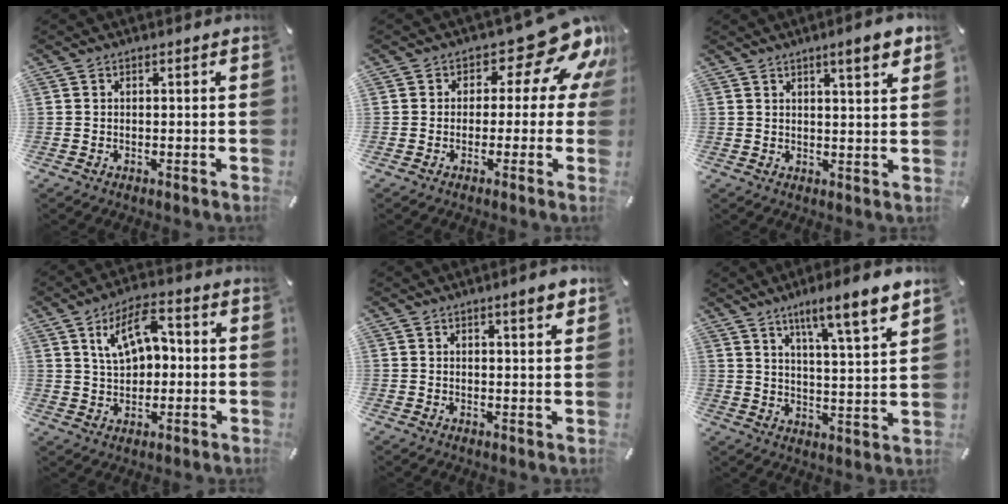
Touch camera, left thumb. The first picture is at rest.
{"total": 15.3, "force": [6.5, 8.0, 11.4], "torque": [-0.146, -0.039, 0.104]}
{"total": 6.2, "force": [3.9, 1.2, 4.6], "torque": [-0.064, -0.018, 0.061]}
{"total": 10.1, "force": [3.1, 6.4, 7.1], "torque": [-0.122, 0.011, 0.056]}
{"total": 3.9, "force": [2.4, 0.8, 3.0], "torque": [-0.047, -0.007, 0.037]}
{"total": 10.0, "force": [7.6, 1.0, 6.4], "torque": [-0.096, -0.053, 0.123]}